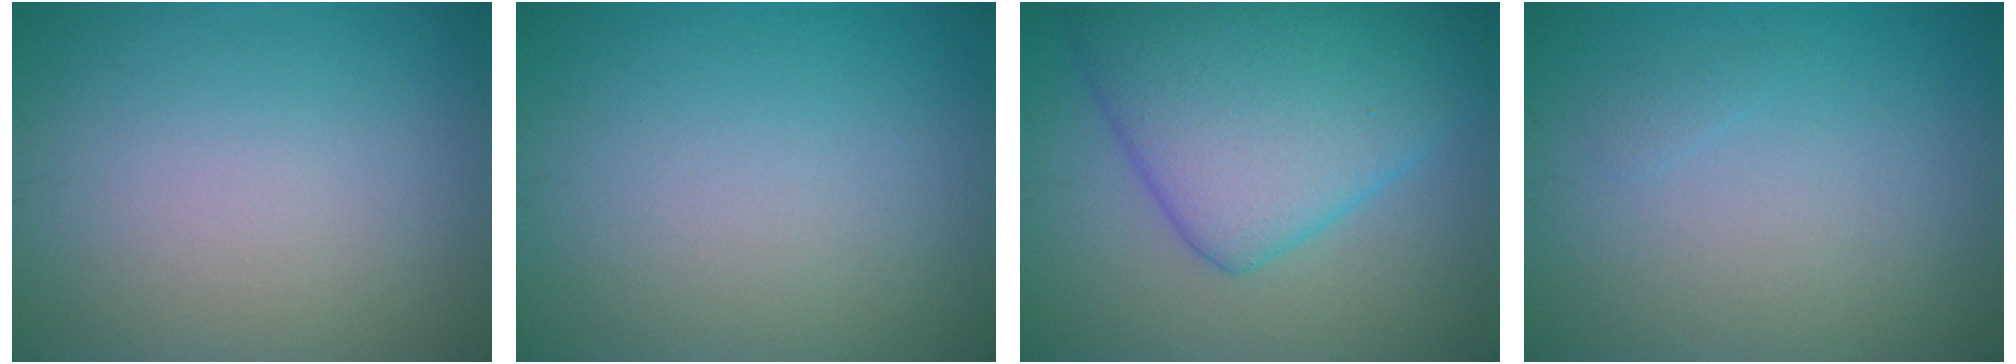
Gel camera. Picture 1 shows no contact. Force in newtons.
{"total": 0.0}
{"total": 9.8, "press": 9.8, "slide": 0.4}
{"total": 0.5, "press": 0.5, "slide": 0.1}